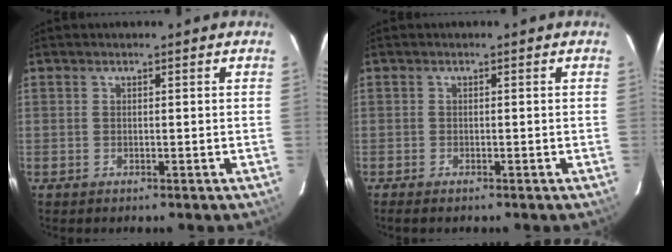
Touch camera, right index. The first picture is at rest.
{"total": 1.5, "force": [-1.3, 0.4, 0.8], "torque": [-0.018, -0.005, -0.023]}